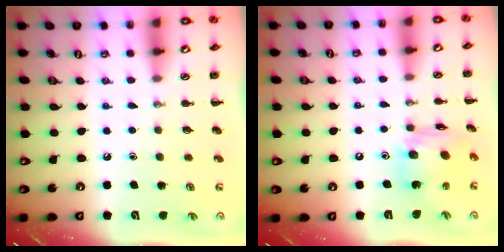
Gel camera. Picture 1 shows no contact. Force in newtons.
{"total": 12.7, "press": 12.7, "slide": 0.9}